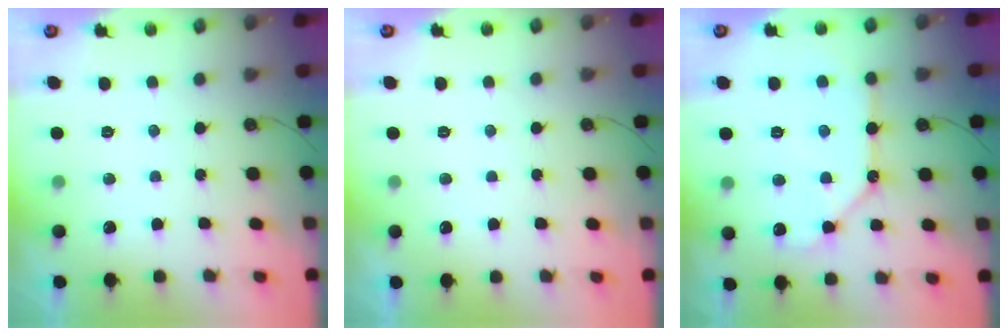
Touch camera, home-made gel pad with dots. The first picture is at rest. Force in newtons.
{"total": 0.0}
{"total": 10.7, "press": 10.6, "slide": 0.9}